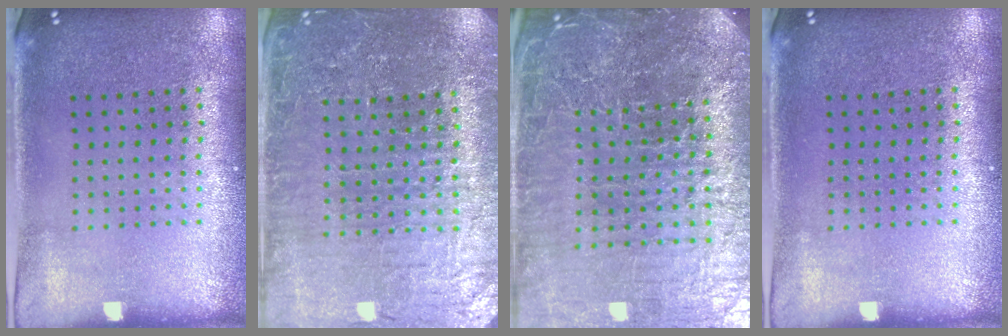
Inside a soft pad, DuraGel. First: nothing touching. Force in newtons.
{"total": 4.6, "press": 4.3, "slide": 1.5}
{"total": 6.8, "press": 6.0, "slide": 3.3}
{"total": 0.0}